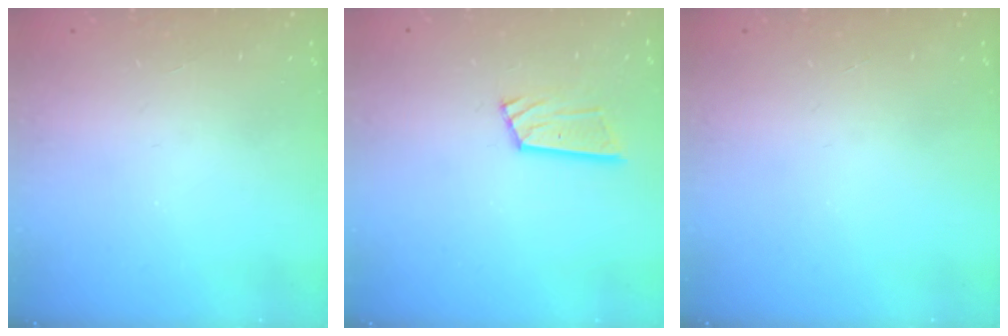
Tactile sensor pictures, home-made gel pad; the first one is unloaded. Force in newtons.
{"total": 9.8, "press": 9.7, "slide": 0.9}
{"total": 0.0}